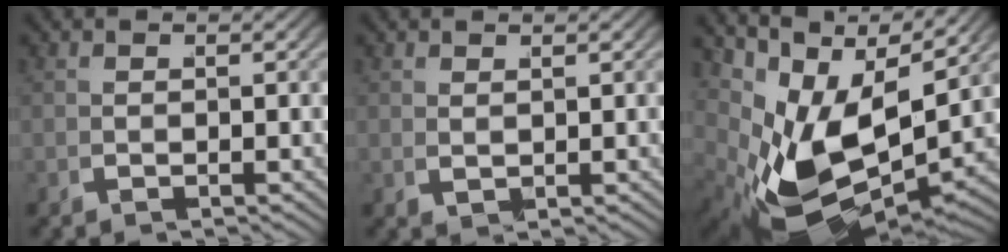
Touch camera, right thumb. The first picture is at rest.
{"total": 1.1, "force": [1.0, -0.5, 0.0], "torque": [0.006, 0.008, 0.022]}
{"total": 13.7, "force": [-0.4, 7.6, 11.4], "torque": [-0.240, -0.053, 0.024]}